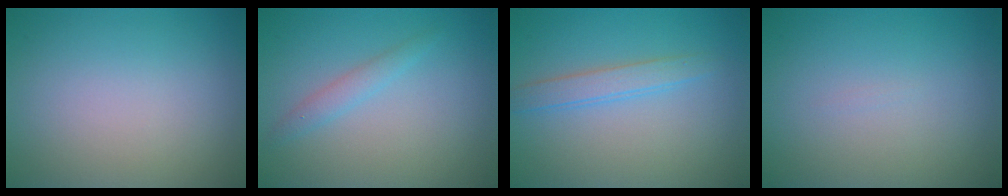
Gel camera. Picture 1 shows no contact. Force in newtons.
{"total": 1.5, "press": 1.4, "slide": 0.1}
{"total": 2.1, "press": 2.1, "slide": 0.1}
{"total": 0.0}